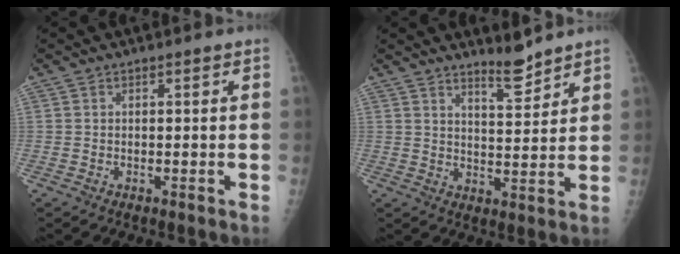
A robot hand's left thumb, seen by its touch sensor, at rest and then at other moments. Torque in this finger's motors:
{"motor_torque": [0.02, -0.10, -0.29, 0.00, 0.01]}